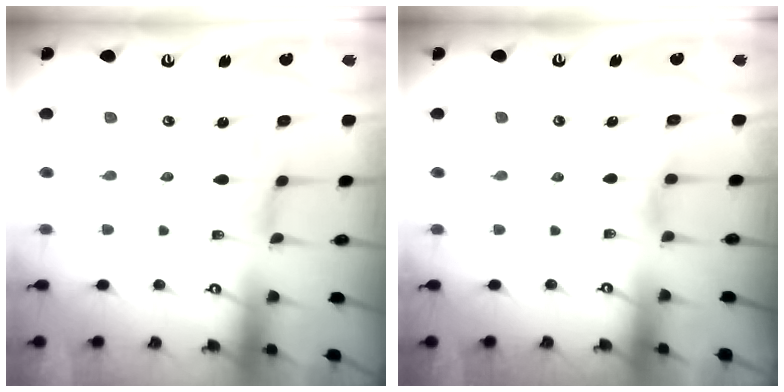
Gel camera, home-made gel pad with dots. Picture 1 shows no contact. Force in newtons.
{"total": 4.3, "press": 4.3, "slide": 0.4}